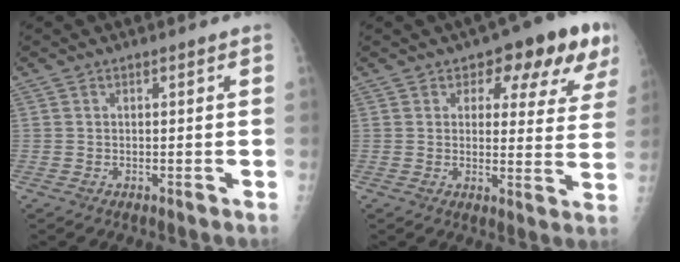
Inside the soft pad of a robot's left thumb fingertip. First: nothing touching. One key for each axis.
{"total": 13.5, "fx": 7.8, "fy": 6.3, "fz": 9.0, "tx": -0.053, "ty": -0.035, "tz": 0.083}